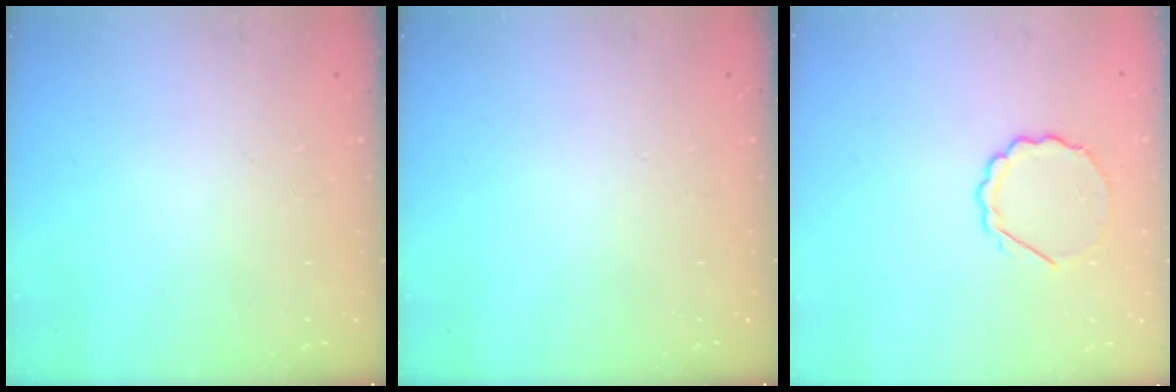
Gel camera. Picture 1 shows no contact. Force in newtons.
{"total": 0.0}
{"total": 5.9, "press": 5.7, "slide": 1.5}